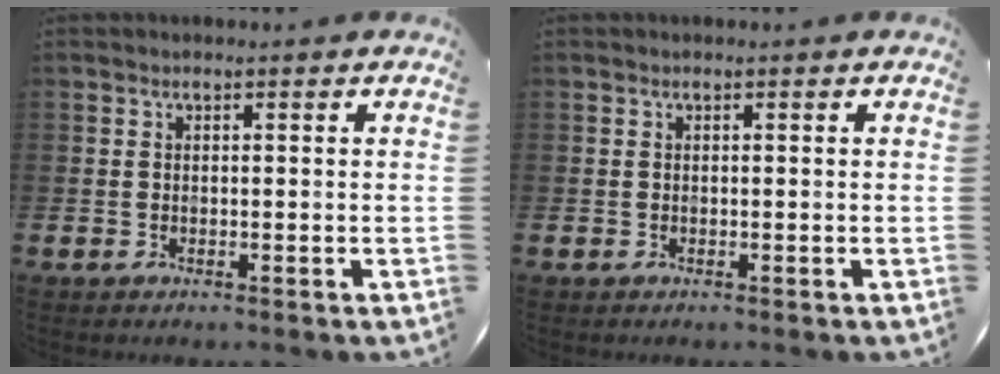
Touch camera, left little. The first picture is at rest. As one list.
[{"total": 0.0}]